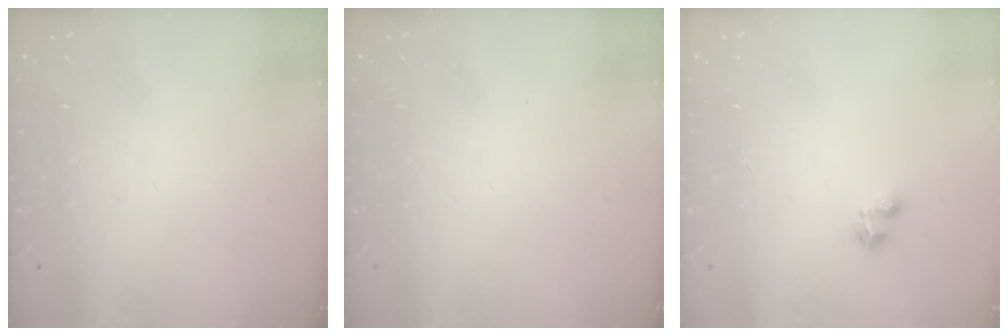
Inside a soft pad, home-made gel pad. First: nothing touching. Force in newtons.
{"total": 0.0}
{"total": 3.1, "press": 3.1, "slide": 0.5}